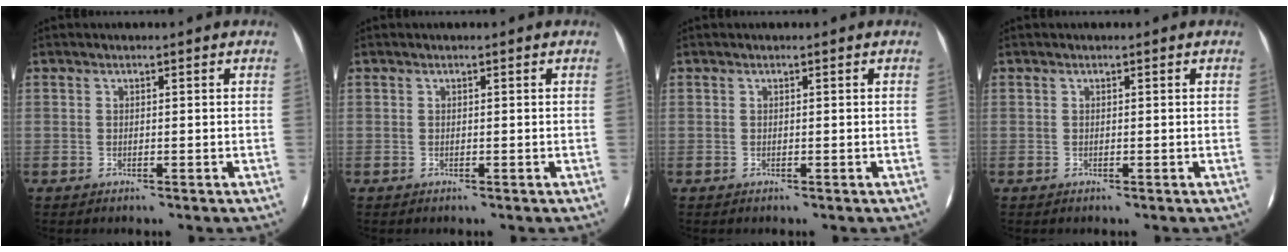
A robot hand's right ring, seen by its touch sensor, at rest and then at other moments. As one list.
[{"total": 0.0}, {"total": 0.0}, {"total": 0.0}]